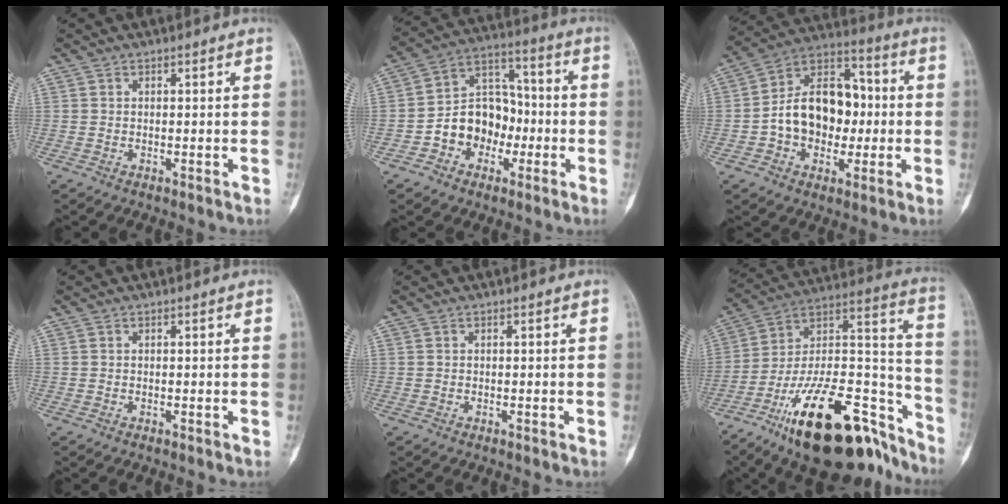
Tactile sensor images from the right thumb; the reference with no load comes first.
{"total": 12.8, "force": [-3.7, 10.1, 6.9], "torque": [-0.064, 0.056, -0.070]}
{"total": 17.0, "force": [-1.4, 12.2, 11.7], "torque": [-0.143, 0.042, -0.027]}
{"total": 0.0}
{"total": 0.0}
{"total": 31.6, "force": [-20.5, 12.3, 20.7], "torque": [-0.256, 0.103, -0.336]}